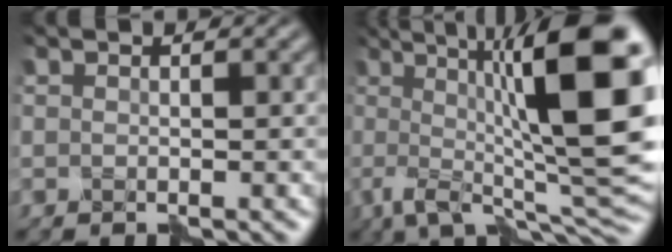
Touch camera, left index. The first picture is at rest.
{"total": 14.5, "force": [1.7, 4.2, 13.8], "torque": [-0.184, 0.009, 0.021]}